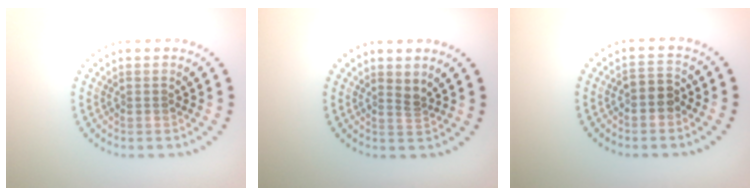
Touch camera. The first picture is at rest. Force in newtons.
{"total": 0.9, "press": 0.5, "slide": 0.8}
{"total": 1.9, "press": 1.7, "slide": 0.8}